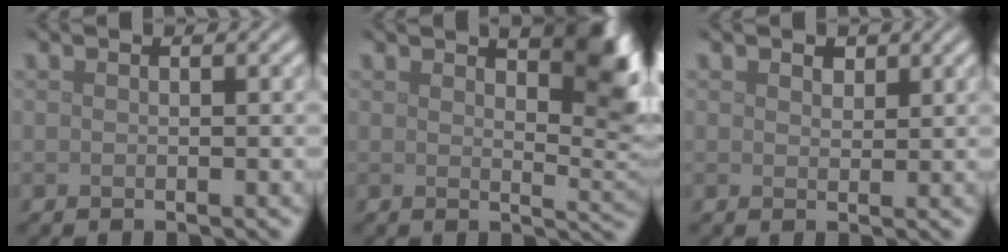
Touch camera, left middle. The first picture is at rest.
{"total": 6.6, "force": [3.4, 2.4, 5.1], "torque": [-0.060, -0.002, 0.055]}
{"total": 1.0, "force": [0.7, 0.6, 0.3], "torque": [-0.008, -0.002, 0.013]}